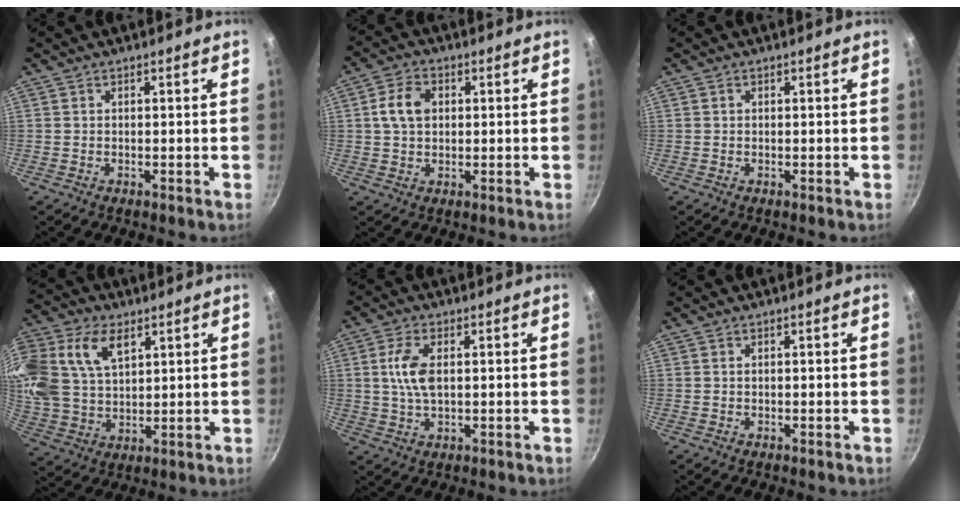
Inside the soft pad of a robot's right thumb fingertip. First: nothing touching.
{"total": 6.4, "force": [1.2, 4.5, 4.3], "torque": [-0.074, 0.008, 0.020]}
{"total": 0.0}
{"total": 24.4, "force": [9.2, 15.9, 16.1], "torque": [-0.398, 0.032, 0.180]}
{"total": 6.6, "force": [1.0, 3.3, 5.7], "torque": [-0.125, -0.001, 0.018]}
{"total": 0.0}